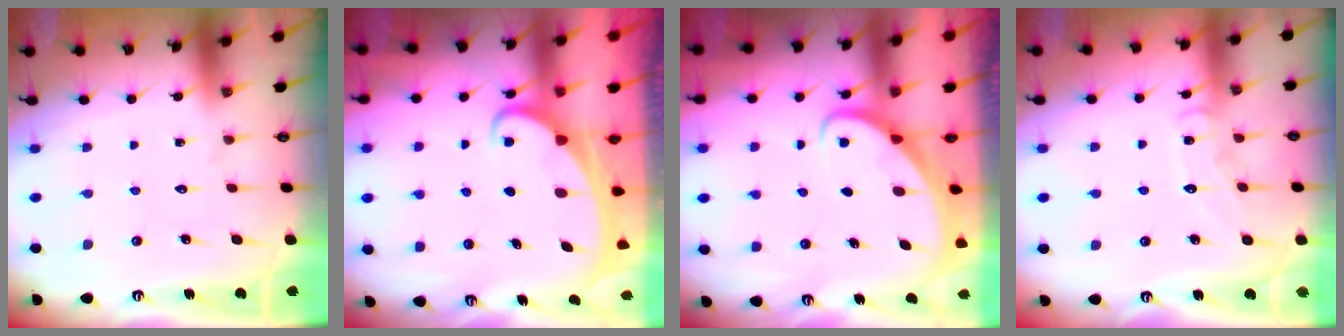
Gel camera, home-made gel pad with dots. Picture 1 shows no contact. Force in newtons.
{"total": 2.2, "press": 2.2, "slide": 0.2}
{"total": 2.3, "press": 2.3, "slide": 0.2}
{"total": 8.5, "press": 8.5, "slide": 0.6}